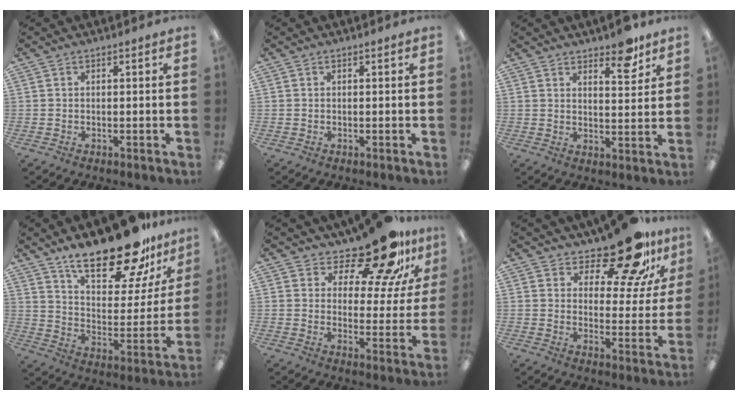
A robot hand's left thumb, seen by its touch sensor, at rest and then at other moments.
{"total": 0.0}
{"total": 7.1, "force": [5.6, 2.6, 3.5], "torque": [-0.026, -0.041, 0.092]}
{"total": 24.6, "force": [18.9, 8.3, 13.4], "torque": [-0.206, -0.122, 0.319]}
{"total": 16.6, "force": [13.7, 5.2, 8.0], "torque": [-0.127, -0.103, 0.232]}
{"total": 16.3, "force": [13.2, 5.6, 7.7], "torque": [-0.121, -0.095, 0.226]}